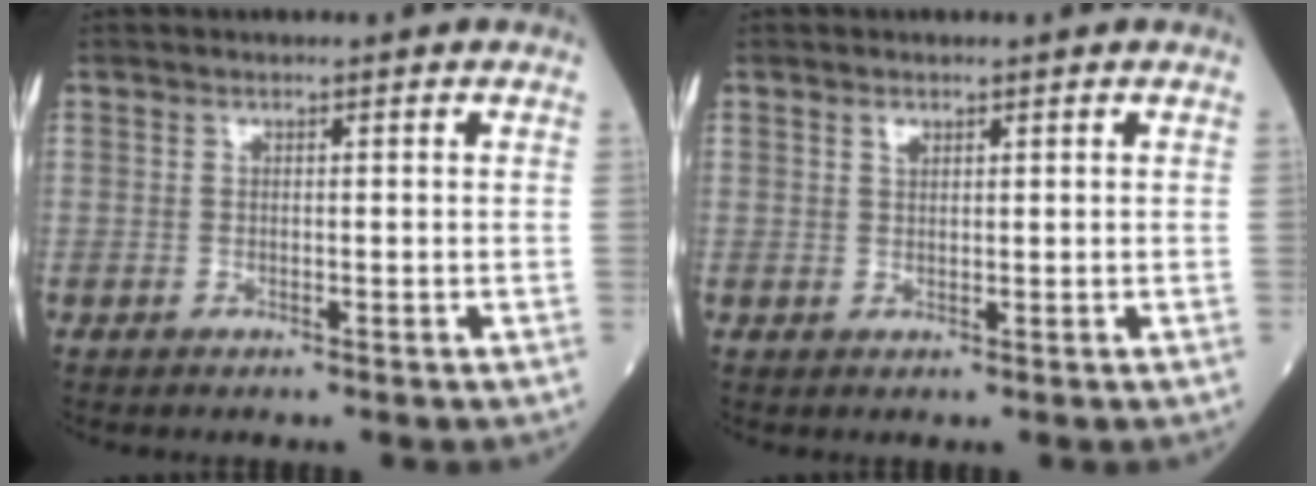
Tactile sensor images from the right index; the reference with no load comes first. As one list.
[{"total": 1.0, "force": [0.7, 0.5, 0.5], "torque": [-0.010, -0.001, 0.012]}]